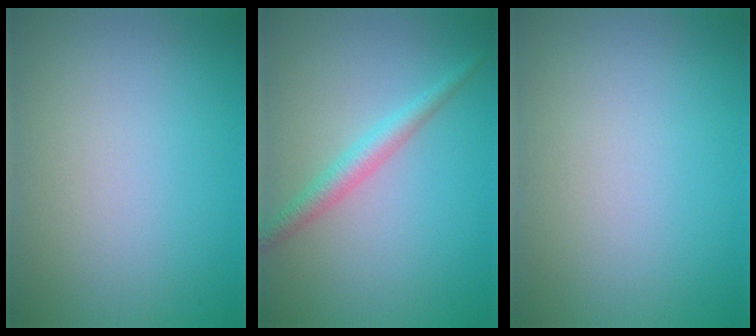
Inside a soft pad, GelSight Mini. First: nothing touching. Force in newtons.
{"total": 2.3, "press": 2.3, "slide": 0.1}
{"total": 0.0}